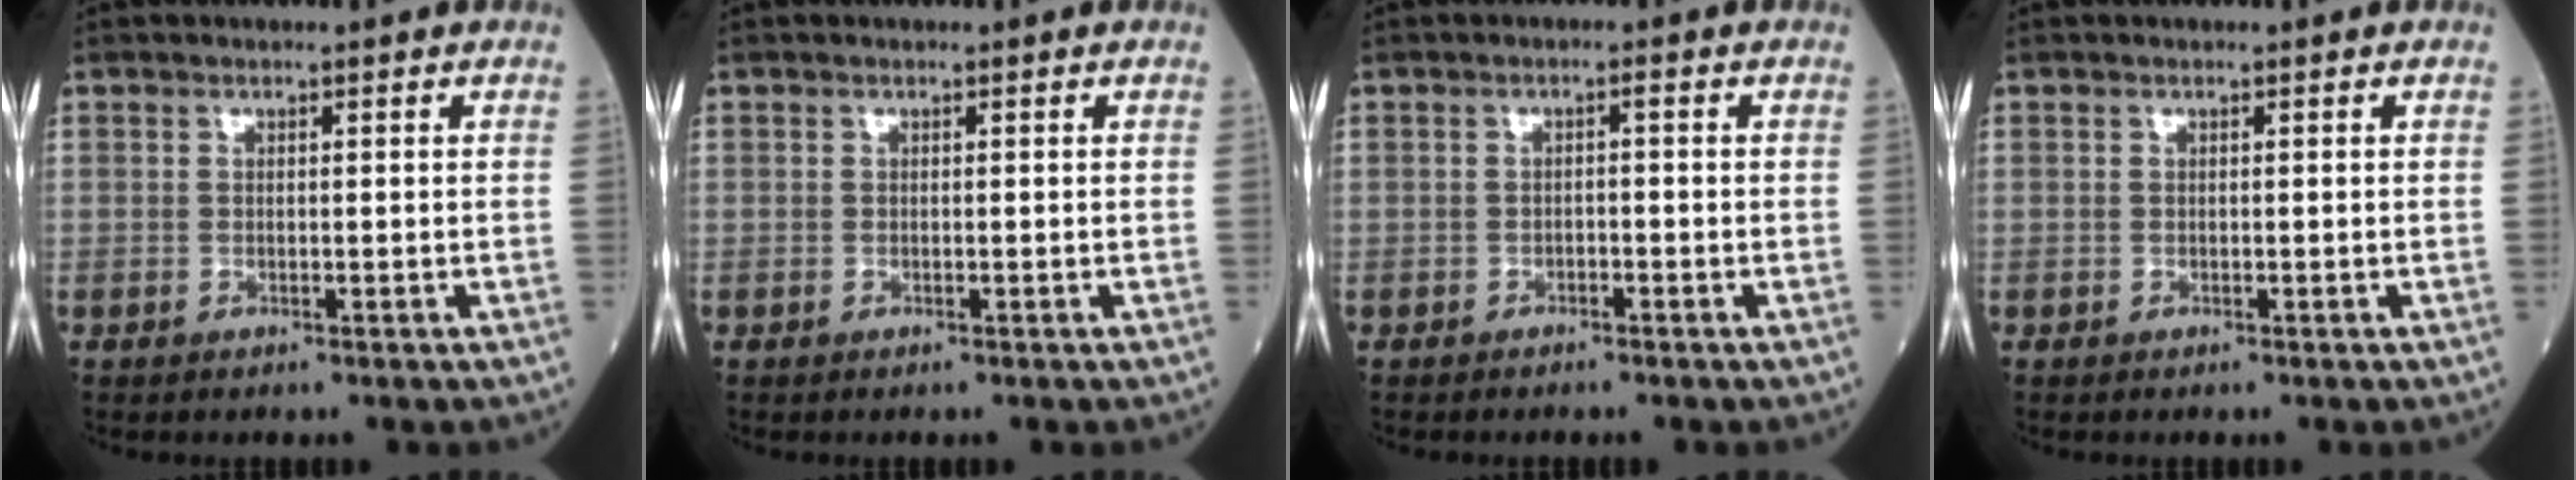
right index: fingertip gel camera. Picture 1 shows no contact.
{"total": 0.0}
{"total": 0.8, "force": [-0.4, 0.3, 0.6], "torque": [-0.004, 0.003, -0.011]}
{"total": 0.0}